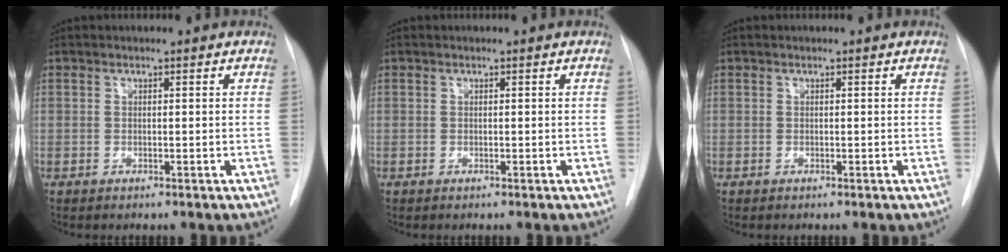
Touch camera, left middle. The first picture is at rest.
{"total": 0.0}
{"total": 0.0}